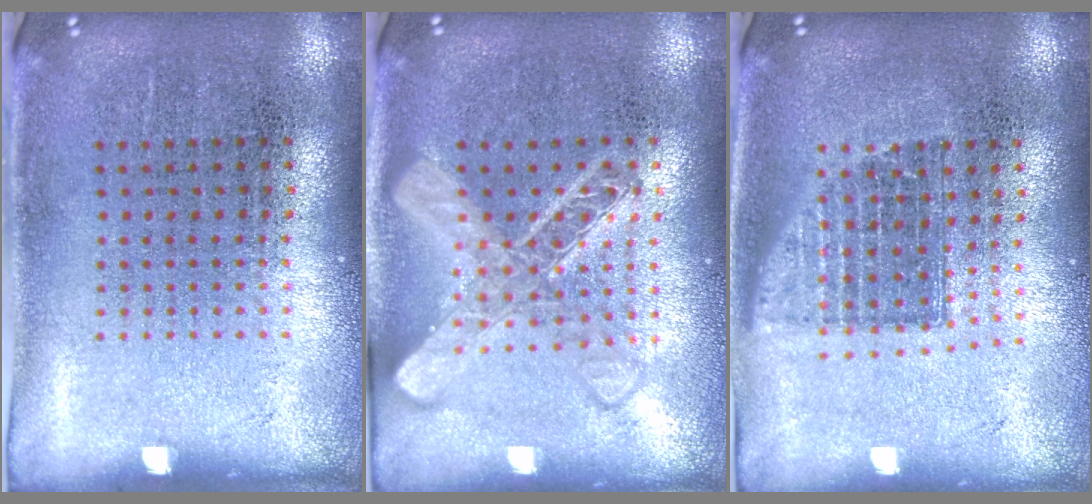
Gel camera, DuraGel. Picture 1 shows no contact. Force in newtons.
{"total": 2.1, "press": 2.1, "slide": 0.3}
{"total": 1.5, "press": 1.2, "slide": 0.9}